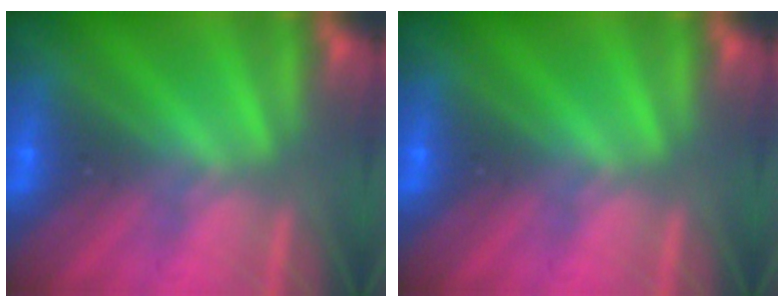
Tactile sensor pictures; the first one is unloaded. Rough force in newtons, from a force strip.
{"total": 0.0}